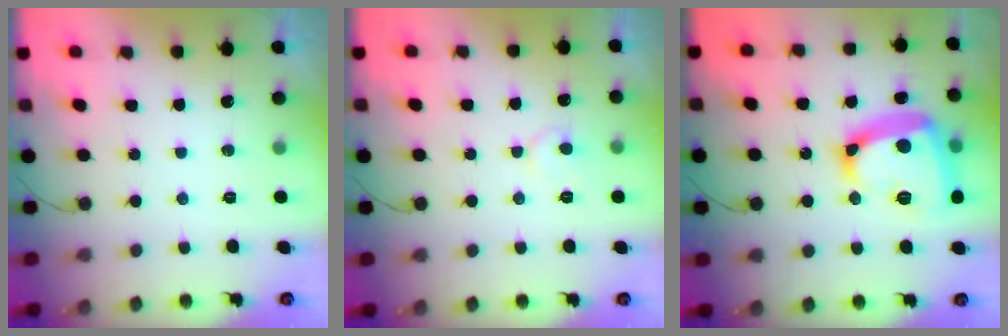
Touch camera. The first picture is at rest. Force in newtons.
{"total": 5.2, "press": 5.2, "slide": 0.6}
{"total": 19.9, "press": 19.9, "slide": 1.7}